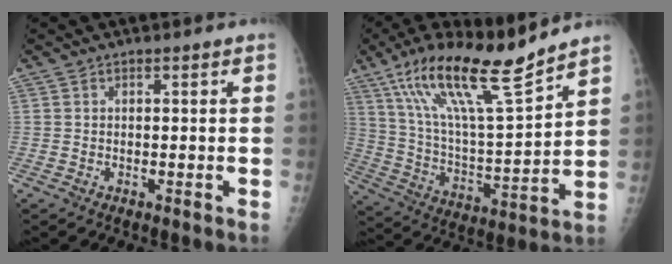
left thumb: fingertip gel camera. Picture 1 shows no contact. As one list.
[{"total": 19.4, "force": [13.8, 2.8, 13.3], "torque": [-0.219, -0.065, 0.255]}]